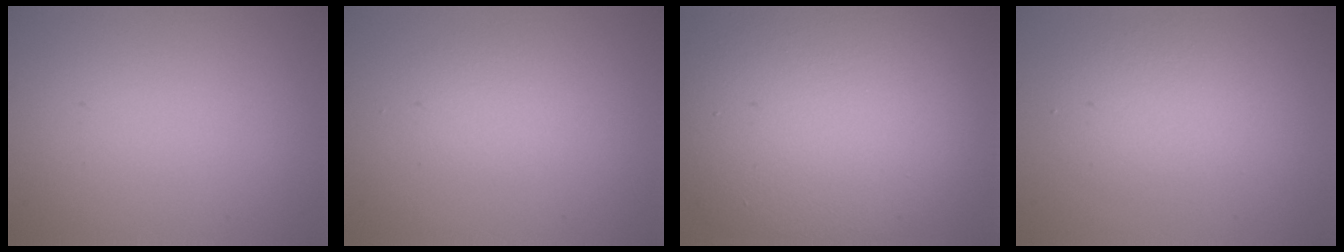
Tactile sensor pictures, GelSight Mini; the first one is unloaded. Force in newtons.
{"total": 1.5, "press": 1.5, "slide": 0.1}
{"total": 12.6, "press": 12.6, "slide": 1.5}
{"total": 2.8, "press": 2.8, "slide": 0.1}